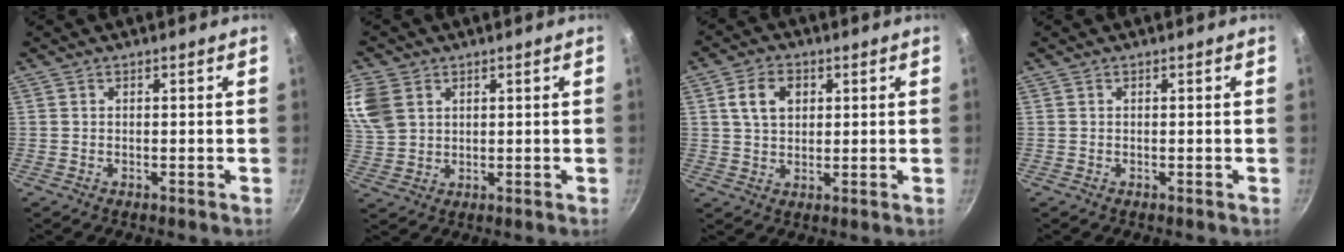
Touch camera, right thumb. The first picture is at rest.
{"total": 10.9, "force": [4.3, 8.2, 5.8], "torque": [-0.126, 0.000, 0.091]}
{"total": 6.7, "force": [2.0, 4.8, 4.2], "torque": [-0.059, 0.004, 0.034]}
{"total": 0.0}